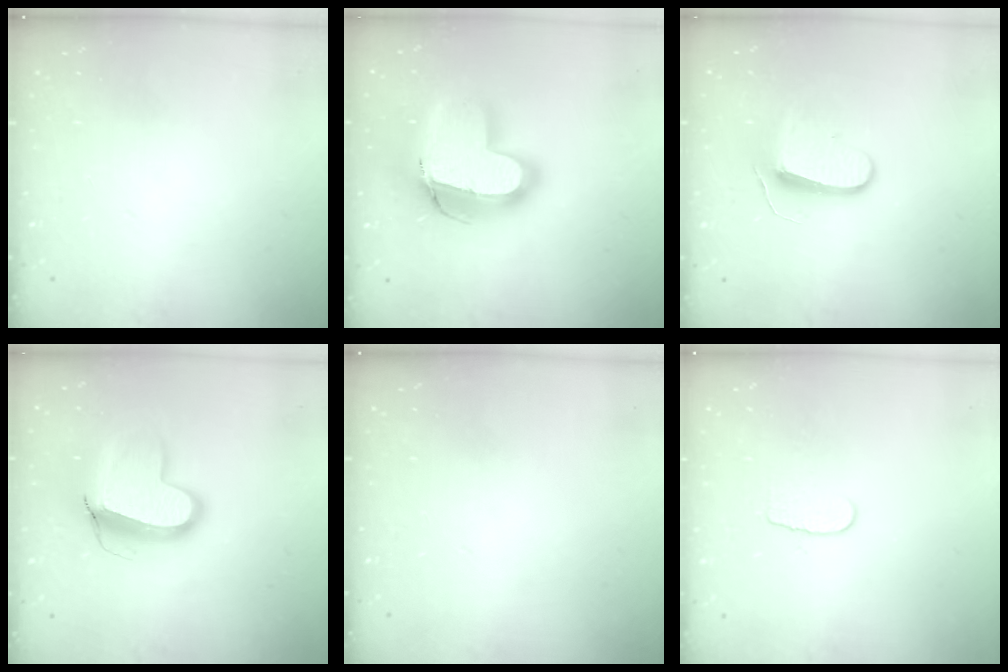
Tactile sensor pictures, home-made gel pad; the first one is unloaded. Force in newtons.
{"total": 18.9, "press": 18.8, "slide": 2.2}
{"total": 8.7, "press": 8.7, "slide": 0.5}
{"total": 12.8, "press": 12.7, "slide": 1.4}
{"total": 0.0}
{"total": 5.7, "press": 5.6, "slide": 0.5}